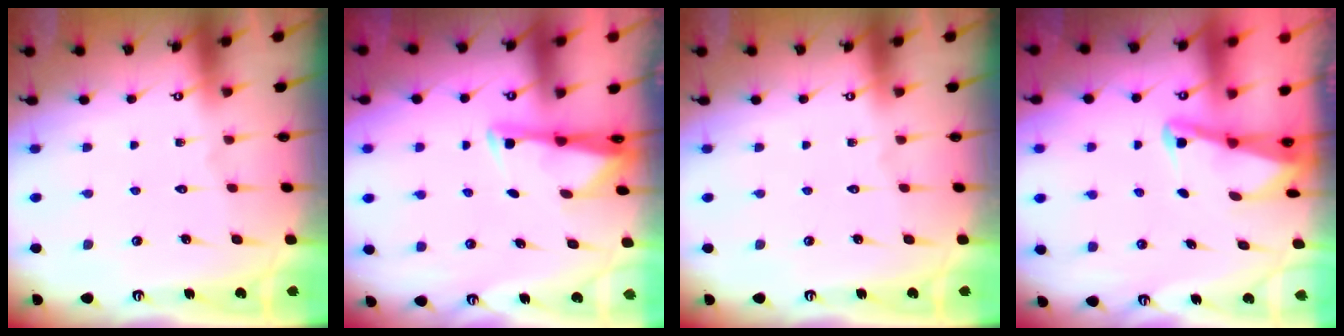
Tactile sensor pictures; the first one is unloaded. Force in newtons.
{"total": 2.6, "press": 2.6, "slide": 0.4}
{"total": 0.0}
{"total": 2.1, "press": 2.0, "slide": 0.3}